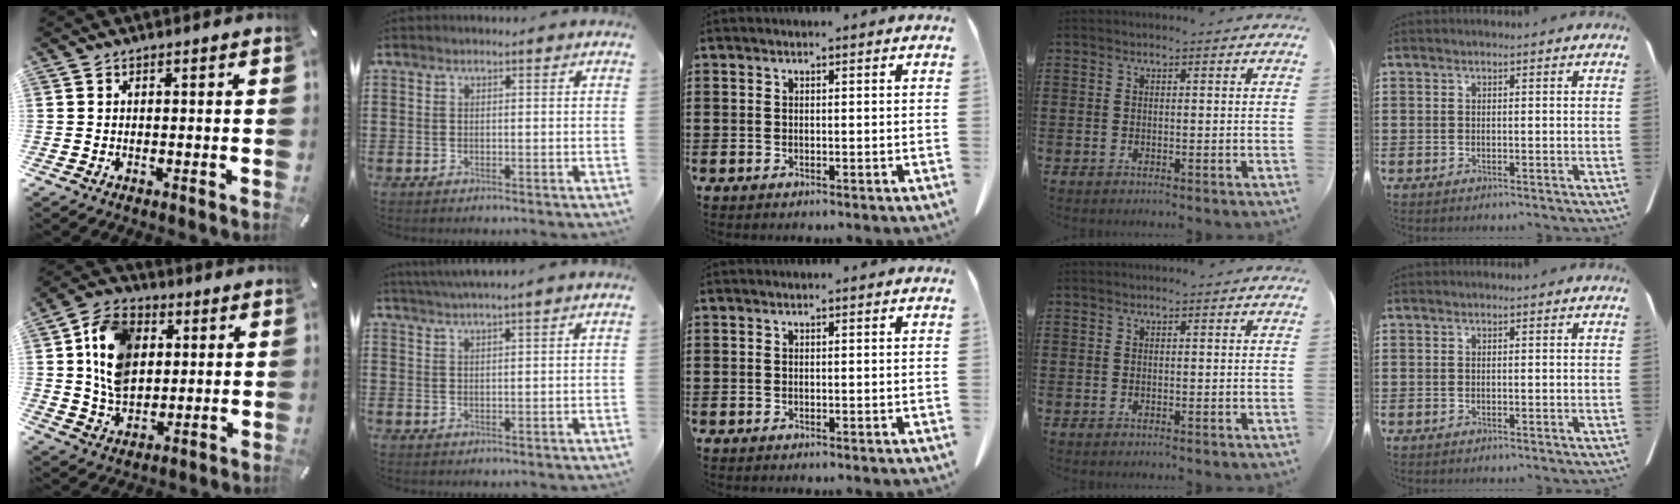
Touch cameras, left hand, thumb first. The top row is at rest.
{"thumb": {"total": 13.2, "force": [2.8, 10.2, 7.9], "torque": [-0.160, 0.012, 0.055]}, "index": {"total": 2.3, "force": [2.1, -0.7, 0.9], "torque": [-0.020, -0.002, 0.039]}}